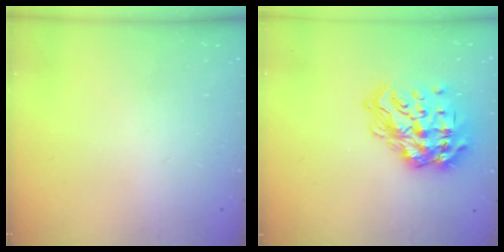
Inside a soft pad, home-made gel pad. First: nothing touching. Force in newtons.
{"total": 19.6, "press": 19.5, "slide": 2.0}